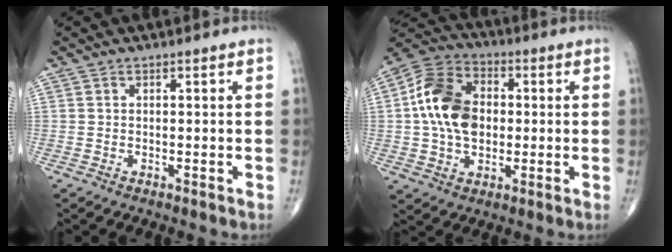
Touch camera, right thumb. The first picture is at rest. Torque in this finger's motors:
{"motor_torque": [1.27, 1.40, 1.37, -0.13, 0.36]}